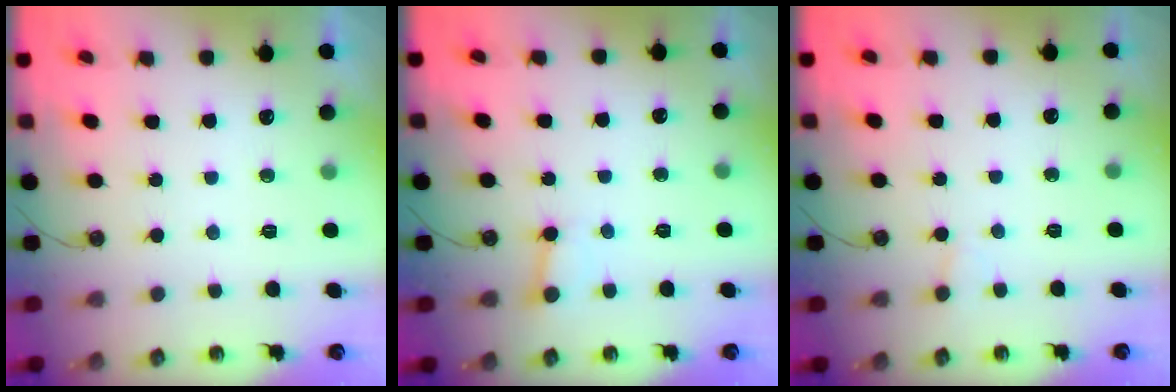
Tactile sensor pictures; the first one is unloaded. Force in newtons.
{"total": 2.7, "press": 2.7, "slide": 0.3}
{"total": 2.3, "press": 2.3, "slide": 0.1}